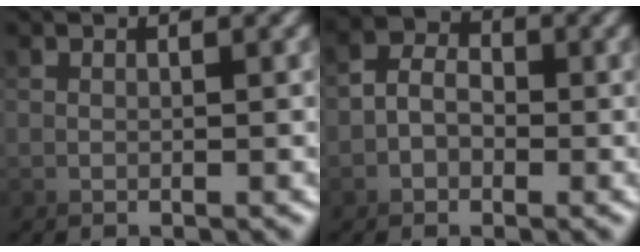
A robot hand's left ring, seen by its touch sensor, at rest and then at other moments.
{"total": 3.5, "force": [-2.1, 1.1, -2.6], "torque": [0.013, -0.011, -0.037]}